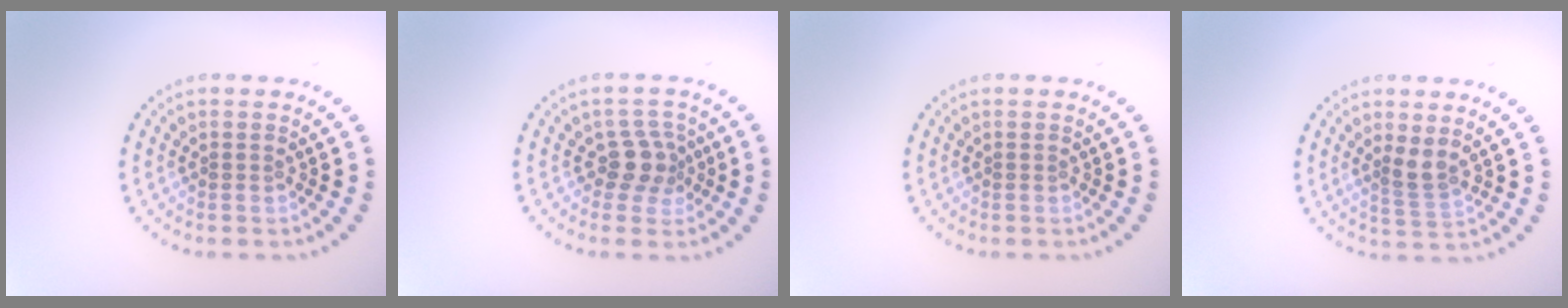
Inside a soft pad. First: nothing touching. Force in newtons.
{"total": 2.5, "press": 2.0, "slide": 1.5}
{"total": 0.0}
{"total": 2.0, "press": 1.5, "slide": 1.3}